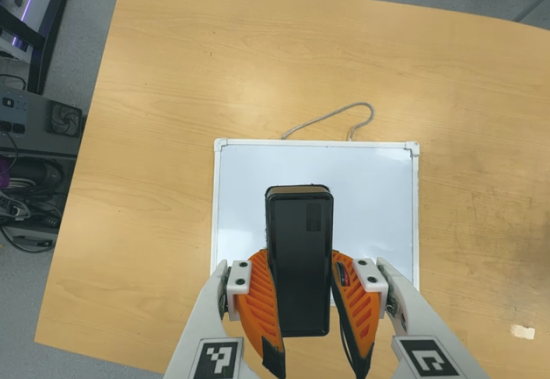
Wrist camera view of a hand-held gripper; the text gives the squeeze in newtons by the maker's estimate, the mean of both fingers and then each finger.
{"total": 9.3, "left": 8.1, "right": 10.6}